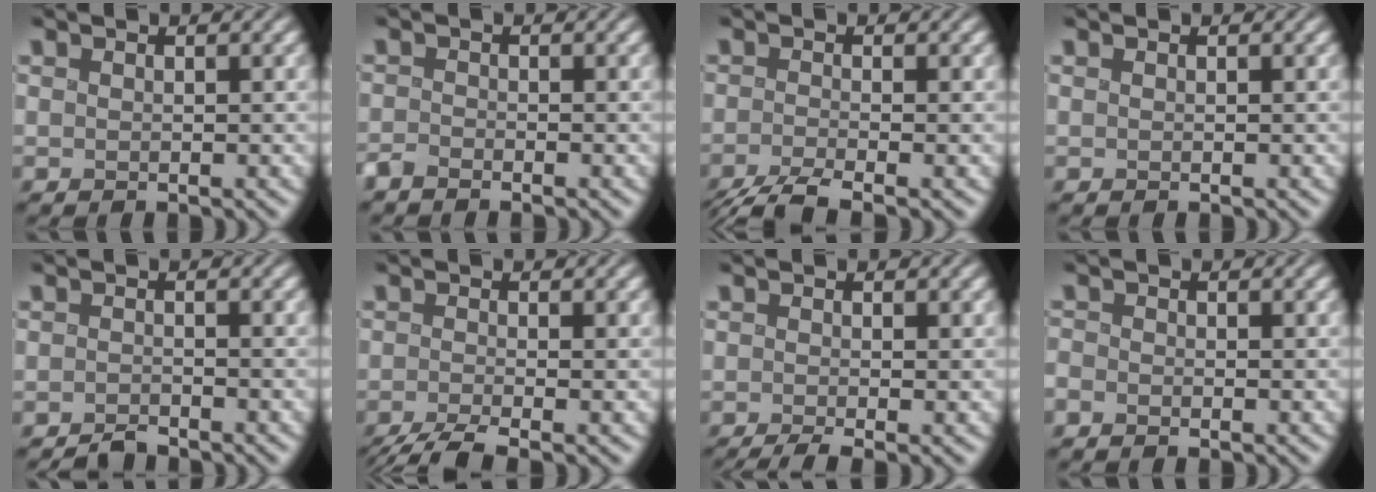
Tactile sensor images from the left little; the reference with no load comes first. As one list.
[{"total": 1.5, "force": [-1.5, 0.2, 0.1], "torque": [0.001, -0.002, -0.033]}, {"total": 3.7, "force": [-2.8, 0.6, 2.4], "torque": [-0.035, -0.007, -0.060]}, {"total": 0.0}, {"total": 1.8, "force": [-1.8, 0.2, 0.0], "torque": [0.005, -0.003, -0.040]}, {"total": 3.3, "force": [-2.5, 0.5, 2.1], "torque": [-0.028, -0.008, -0.055]}, {"total": 1.9, "force": [-1.2, 0.3, 1.4], "torque": [-0.021, -0.003, -0.026]}, {"total": 1.1, "force": [-0.9, 0.6, 0.2], "torque": [0.001, 0.001, -0.022]}]